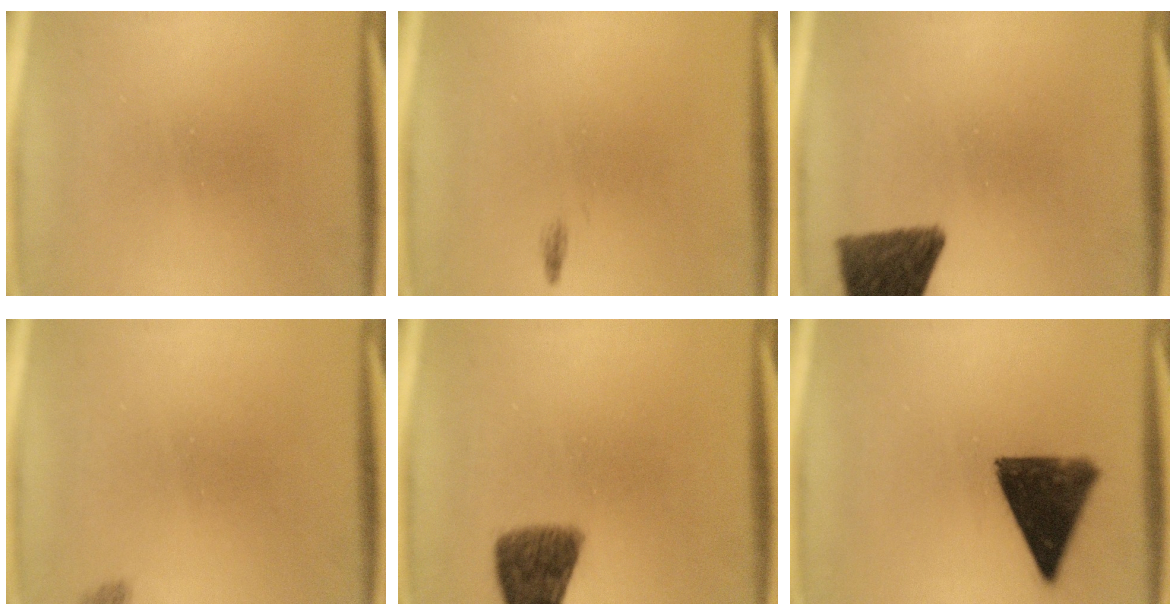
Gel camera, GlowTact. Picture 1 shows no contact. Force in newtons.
{"total": 0.5}
{"total": 10.8}
{"total": 1.3}
{"total": 8.3}
{"total": 12.4}